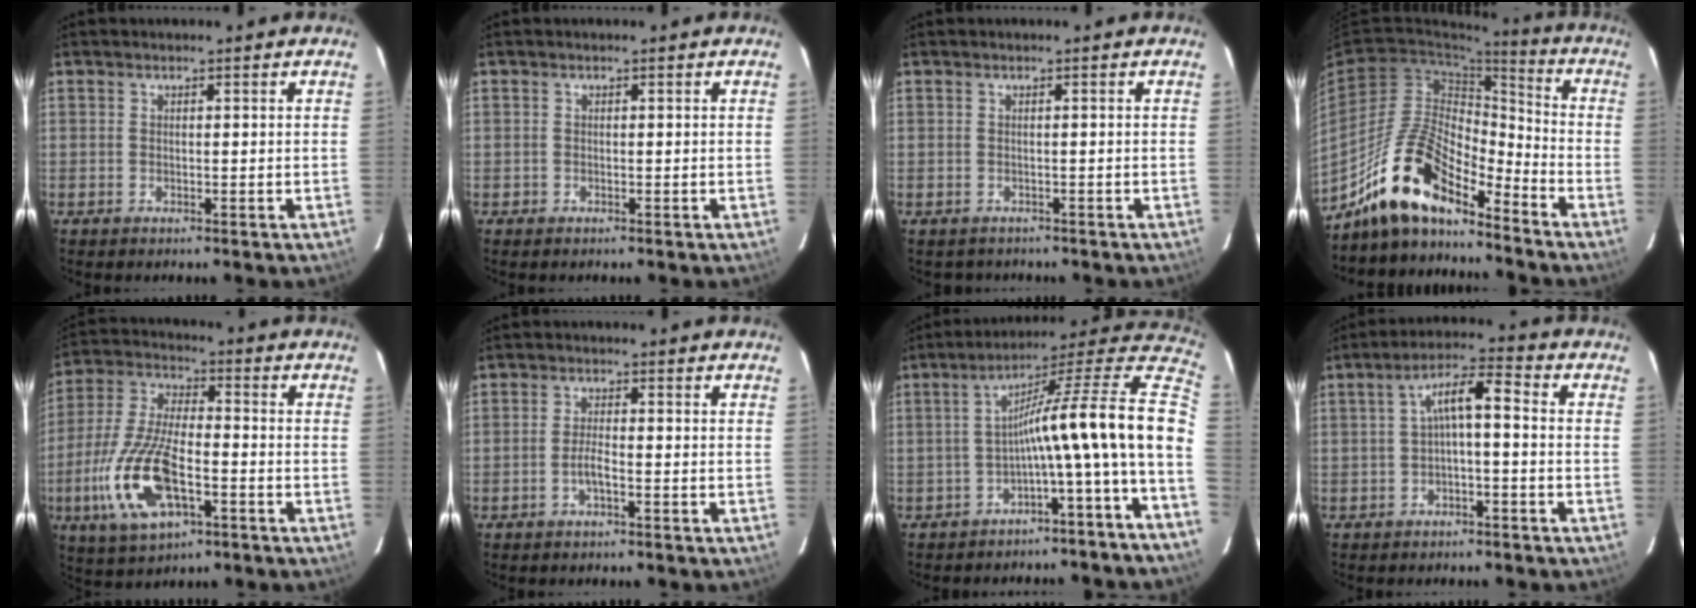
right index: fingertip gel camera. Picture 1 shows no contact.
{"total": 0.8, "force": [-0.4, 0.6, -0.1], "torque": [0.001, 0.003, -0.007]}
{"total": 1.6, "force": [-1.4, 0.8, 0.1], "torque": [-0.004, 0.003, -0.014]}
{"total": 15.6, "force": [-12.2, 4.9, 8.4], "torque": [-0.165, 0.007, -0.234]}
{"total": 16.8, "force": [-5.8, 7.0, 14.2], "torque": [-0.313, -0.011, -0.107]}
{"total": 2.4, "force": [-1.2, 0.4, 2.1], "torque": [-0.045, 0.002, -0.025]}
{"total": 15.7, "force": [-2.5, -1.0, 15.5], "torque": [-0.187, -0.002, -0.049]}
{"total": 6.1, "force": [-1.1, 1.6, 5.8], "torque": [-0.114, 0.022, -0.017]}